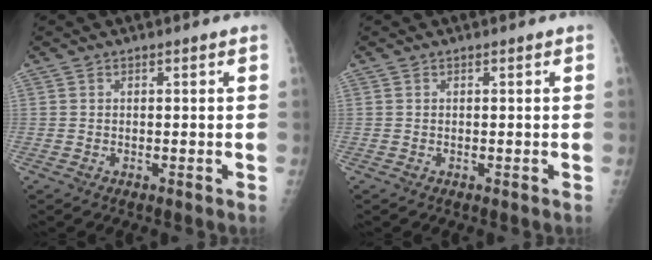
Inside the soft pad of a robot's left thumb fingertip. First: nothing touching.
{"total": 0.0}